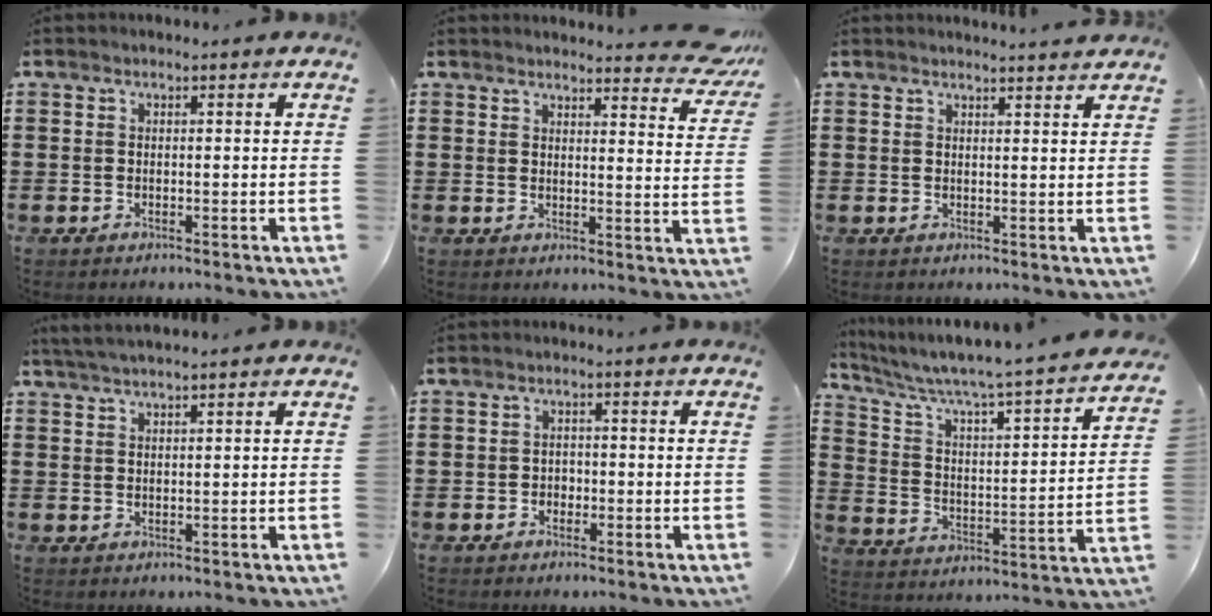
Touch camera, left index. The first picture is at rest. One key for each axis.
{"total": 4.7, "fx": 4.3, "fy": 0.0, "fz": 1.8, "tx": -0.035, "ty": -0.021, "tz": 0.076}
{"total": 2.1, "fx": 2.0, "fy": -0.3, "fz": 0.4, "tx": -0.013, "ty": -0.005, "tz": 0.039}
{"total": 2.0, "fx": 1.8, "fy": -0.3, "fz": 0.8, "tx": -0.018, "ty": 0.000, "tz": 0.036}
{"total": 1.3, "fx": -0.5, "fy": 1.1, "fz": 0.4, "tx": -0.013, "ty": 0.001, "tz": -0.012}
{"total": 4.7, "fx": 3.9, "fy": 0.2, "fz": 2.6, "tx": -0.073, "ty": -0.043, "tz": 0.055}